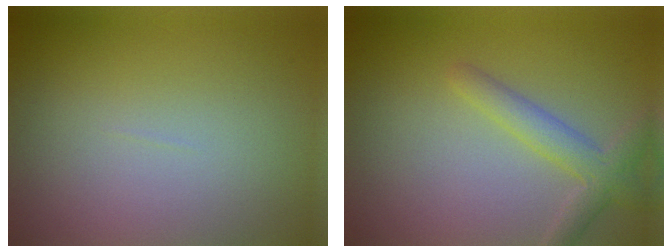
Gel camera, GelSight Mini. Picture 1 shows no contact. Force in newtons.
{"total": 2.8, "press": 2.8, "slide": 0.1}